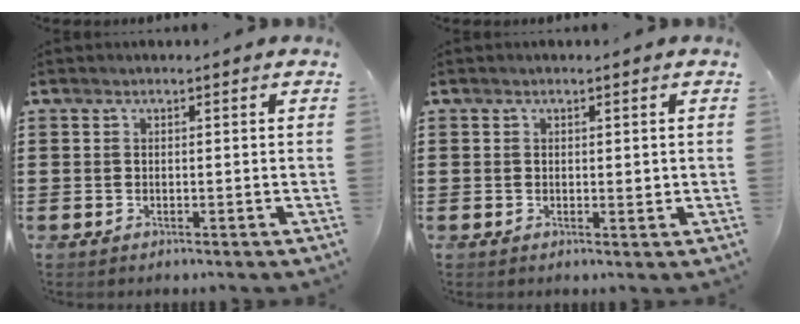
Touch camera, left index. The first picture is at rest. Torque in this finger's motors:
{"motor_torque": [0.07, 0.04, -0.01, 0.00]}